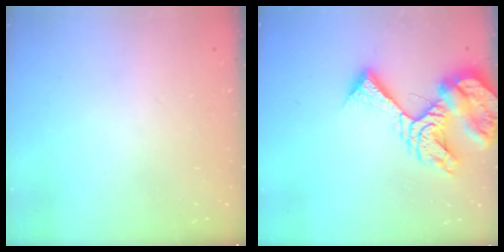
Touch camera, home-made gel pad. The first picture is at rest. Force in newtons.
{"total": 14.8, "press": 14.7, "slide": 1.8}